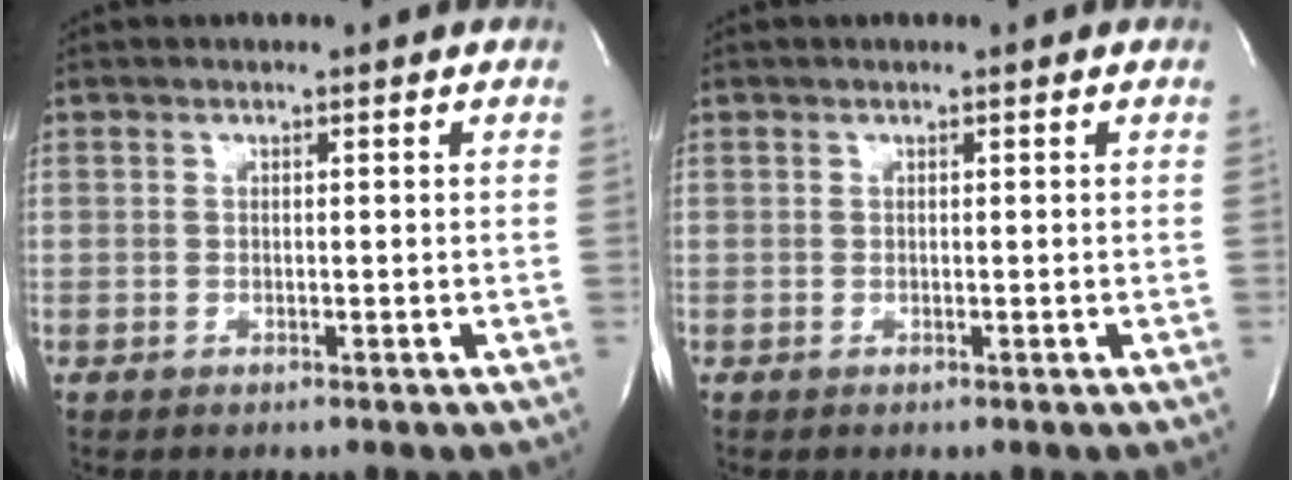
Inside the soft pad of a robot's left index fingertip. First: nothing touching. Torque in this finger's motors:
{"motor_torque": [0.34, -0.13, 0.01, -0.01]}